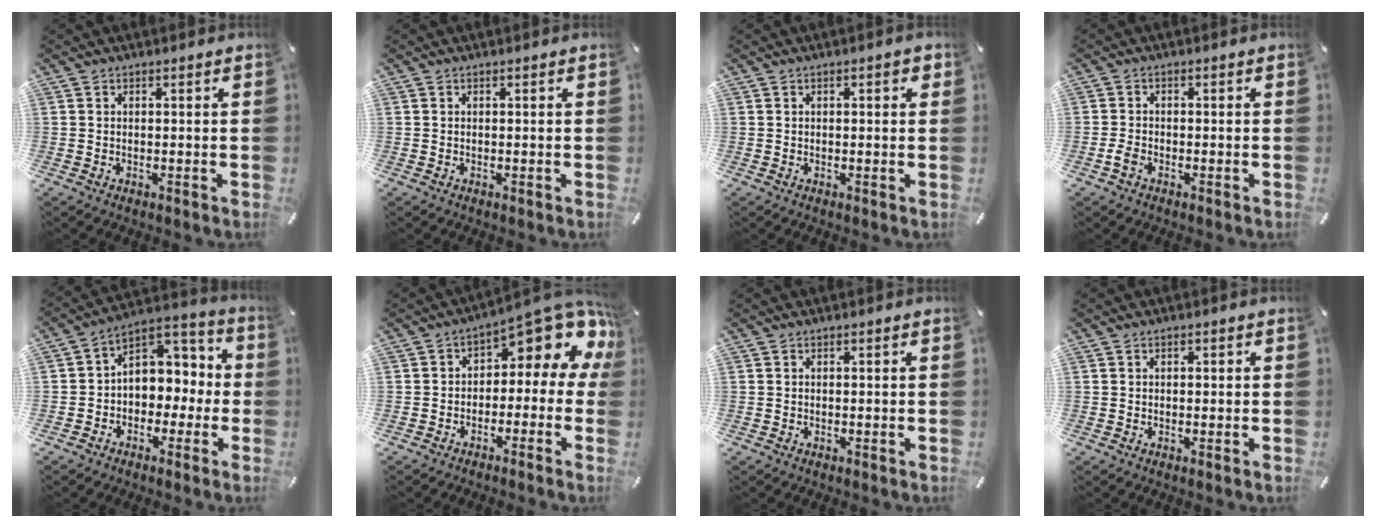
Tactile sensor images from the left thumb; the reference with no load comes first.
{"total": 0.0}
{"total": 1.5, "force": [0.3, 0.6, 1.4], "torque": [-0.019, 0.002, 0.002]}
{"total": 2.2, "force": [-1.3, 1.3, 1.3], "torque": [-0.031, 0.002, -0.025]}
{"total": 7.7, "force": [-0.1, 7.2, 2.5], "torque": [-0.032, -0.001, -0.001]}
{"total": 9.6, "force": [5.8, 3.8, 6.6], "torque": [-0.091, -0.058, 0.095]}
{"total": 0.0}
{"total": 0.5, "force": [0.0, 0.4, 0.4], "torque": [-0.008, 0.001, -0.001]}